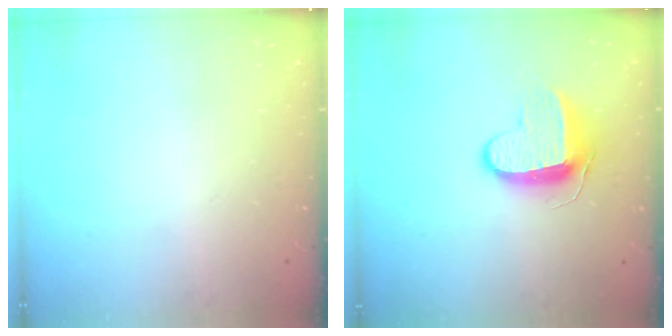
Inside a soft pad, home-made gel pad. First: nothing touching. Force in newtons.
{"total": 9.6, "press": 9.6, "slide": 0.9}